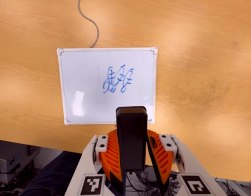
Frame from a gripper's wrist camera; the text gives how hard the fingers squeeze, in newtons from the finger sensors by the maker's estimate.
{"total": 6.3, "left": 6.0, "right": 6.6}